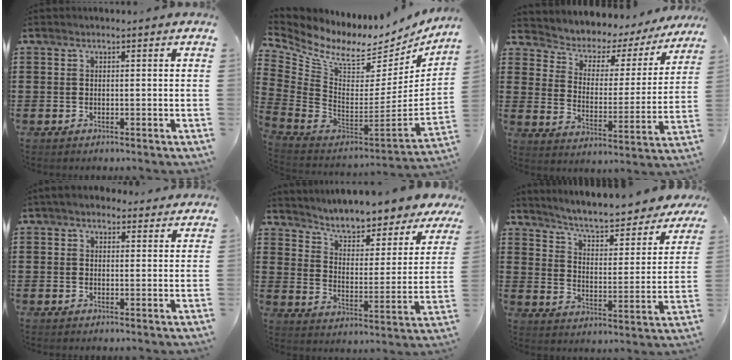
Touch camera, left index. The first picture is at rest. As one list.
[{"total": 7.0, "force": [5.6, 2.6, 3.2], "torque": [-0.102, -0.059, 0.094]}, {"total": 4.1, "force": [3.6, 1.8, 0.6], "torque": [-0.039, -0.035, 0.052]}, {"total": 3.0, "force": [2.5, 1.5, 0.7], "torque": [-0.022, 0.003, 0.046]}, {"total": 5.4, "force": [5.2, 0.5, 1.3], "torque": [-0.051, -0.044, 0.084]}, {"total": 5.5, "force": [5.2, 0.2, 1.7], "torque": [-0.056, -0.040, 0.084]}]